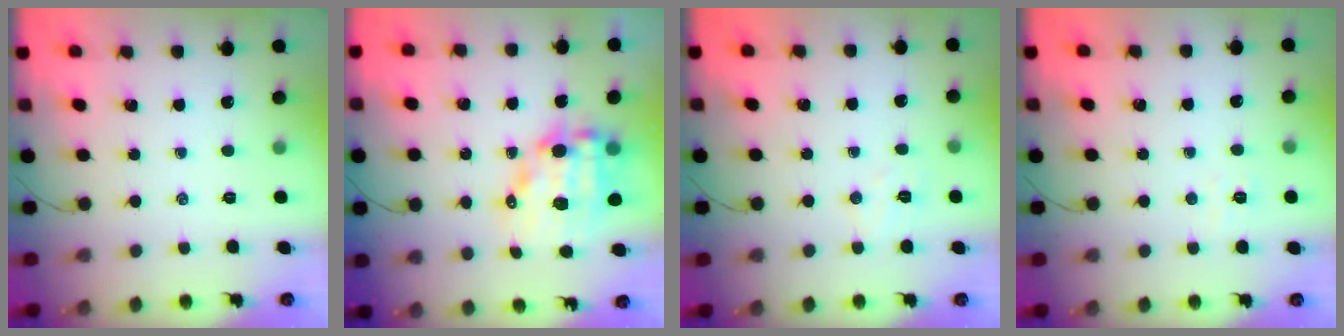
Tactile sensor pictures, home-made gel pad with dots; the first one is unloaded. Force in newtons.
{"total": 12.8, "press": 12.4, "slide": 3.1}
{"total": 3.9, "press": 3.8, "slide": 0.8}
{"total": 2.4, "press": 2.3, "slide": 0.8}